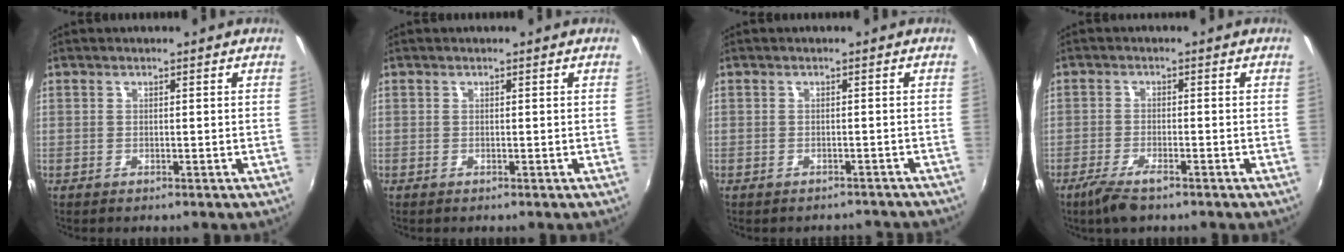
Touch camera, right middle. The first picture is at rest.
{"total": 0.0}
{"total": 4.4, "force": [-4.1, 1.5, 0.9], "torque": [-0.014, -0.002, -0.045]}
{"total": 5.3, "force": [-3.8, 1.1, 3.6], "torque": [-0.088, -0.013, -0.072]}